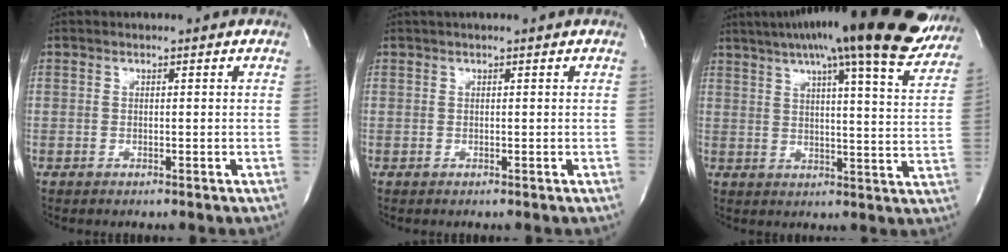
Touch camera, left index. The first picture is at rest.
{"total": 1.1, "force": [0.9, -0.1, 0.7], "torque": [-0.011, 0.019, 0.017]}
{"total": 29.1, "force": [22.8, 4.6, 17.6], "torque": [-0.256, 0.000, 0.284]}